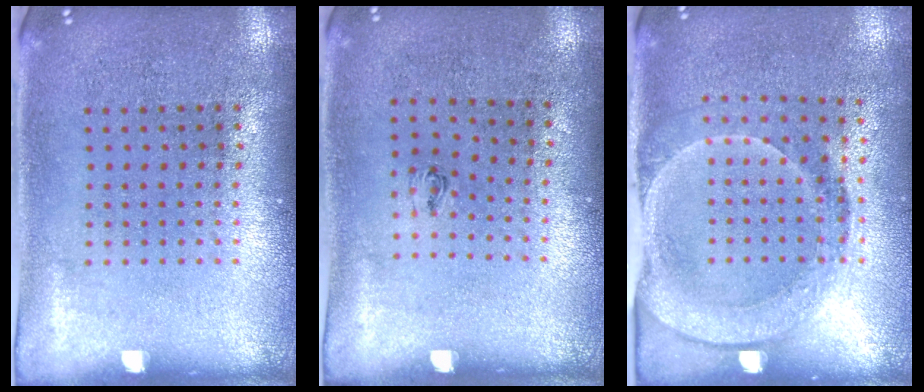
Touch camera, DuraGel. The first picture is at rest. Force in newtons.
{"total": 0.5, "press": 0.2, "slide": 0.5}
{"total": 1.8, "press": 1.5, "slide": 1.1}